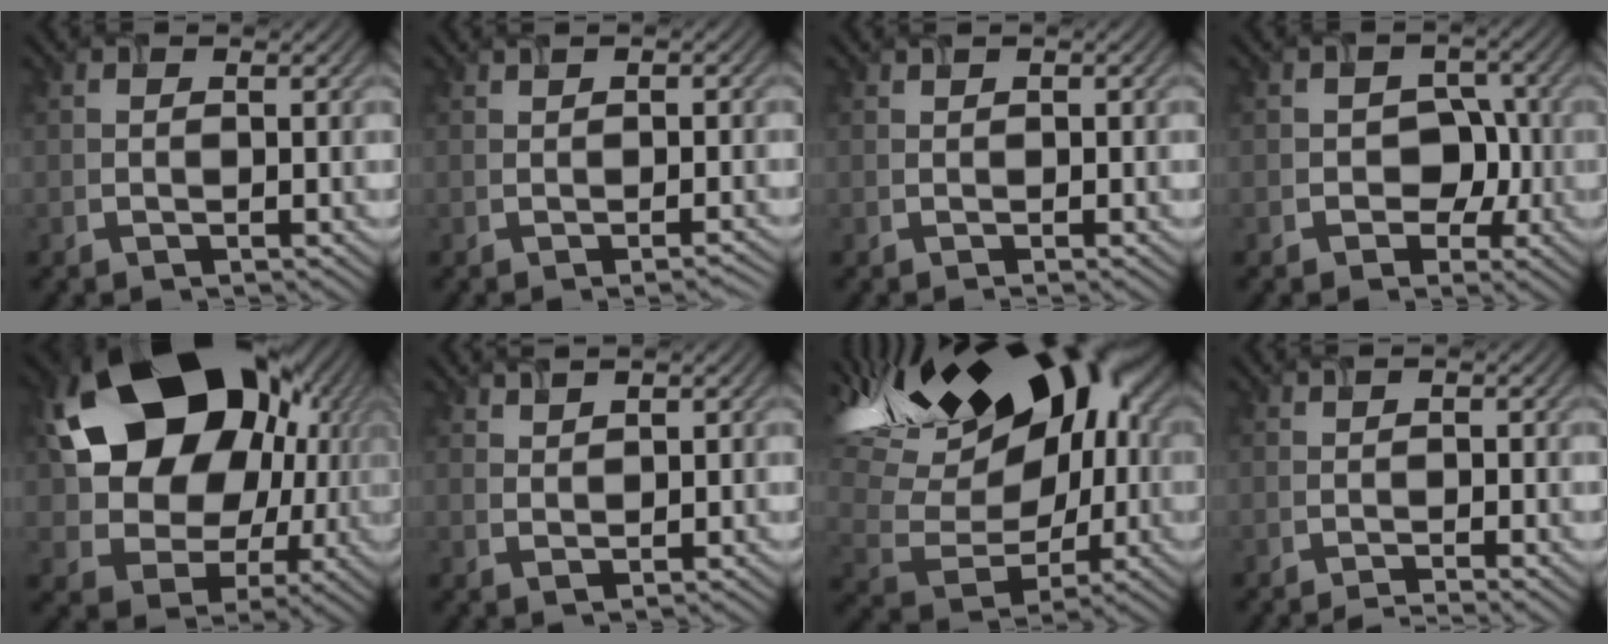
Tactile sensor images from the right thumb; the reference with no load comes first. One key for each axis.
{"total": 1.5, "fx": -0.2, "fy": 0.2, "fz": 1.5, "tx": -0.020, "ty": 0.002, "tz": -0.001}
{"total": 0.7, "fx": 0.3, "fy": -0.1, "fz": 0.7, "tx": -0.010, "ty": 0.002, "tz": 0.006}
{"total": 4.3, "fx": -1.2, "fy": 3.6, "fz": 2.1, "tx": -0.010, "ty": 0.005, "tz": -0.033}
{"total": 19.0, "fx": 5.3, "fy": 14.5, "fz": 11.1, "tx": -0.221, "ty": -0.012, "tz": 0.116}
{"total": 1.9, "fx": 1.6, "fy": 0.3, "fz": 0.9, "tx": -0.018, "ty": -0.005, "tz": 0.040}
{"total": 19.7, "fx": 8.3, "fy": 11.6, "fz": 13.6, "tx": -0.247, "ty": 0.037, "tz": 0.147}
{"total": 1.7, "fx": -0.9, "fy": 0.1, "fz": 1.5, "tx": -0.024, "ty": -0.001, "tz": -0.015}